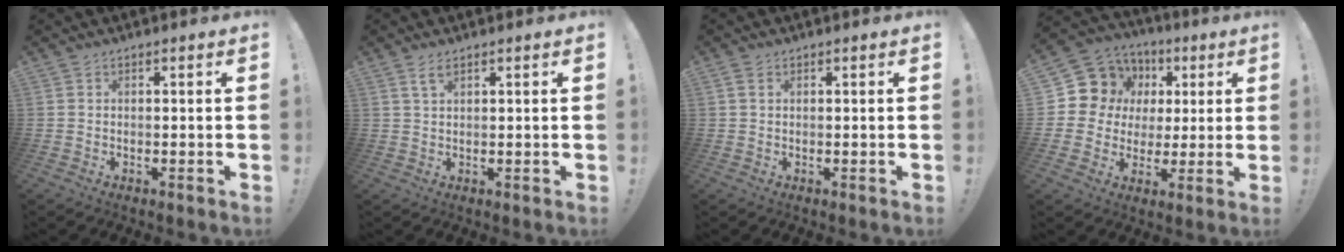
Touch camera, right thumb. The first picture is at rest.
{"total": 2.5, "force": [1.4, 0.4, 2.1], "torque": [-0.042, 0.000, 0.024]}
{"total": 1.5, "force": [0.7, 1.0, 0.9], "torque": [-0.016, 0.002, 0.014]}
{"total": 12.3, "force": [3.7, 11.2, 3.6], "torque": [-0.049, -0.017, 0.089]}